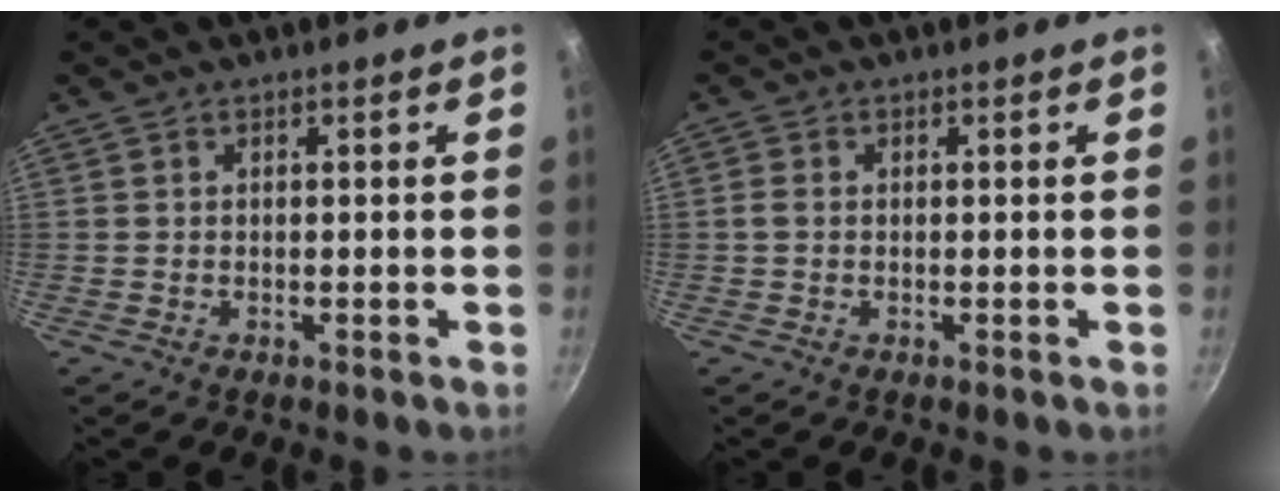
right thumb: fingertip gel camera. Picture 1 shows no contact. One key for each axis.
{"total": 1.3, "fx": 0.0, "fy": 1.0, "fz": 0.9, "tx": -0.020, "ty": 0.004, "tz": -0.003}